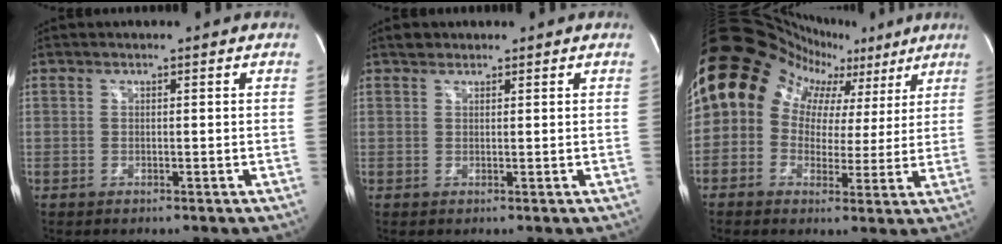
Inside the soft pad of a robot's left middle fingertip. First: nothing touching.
{"total": 1.2, "force": [0.9, 0.7, 0.1], "torque": [-0.002, 0.009, 0.014]}
{"total": 17.8, "force": [8.6, 13.6, 7.7], "torque": [-0.145, 0.077, 0.120]}